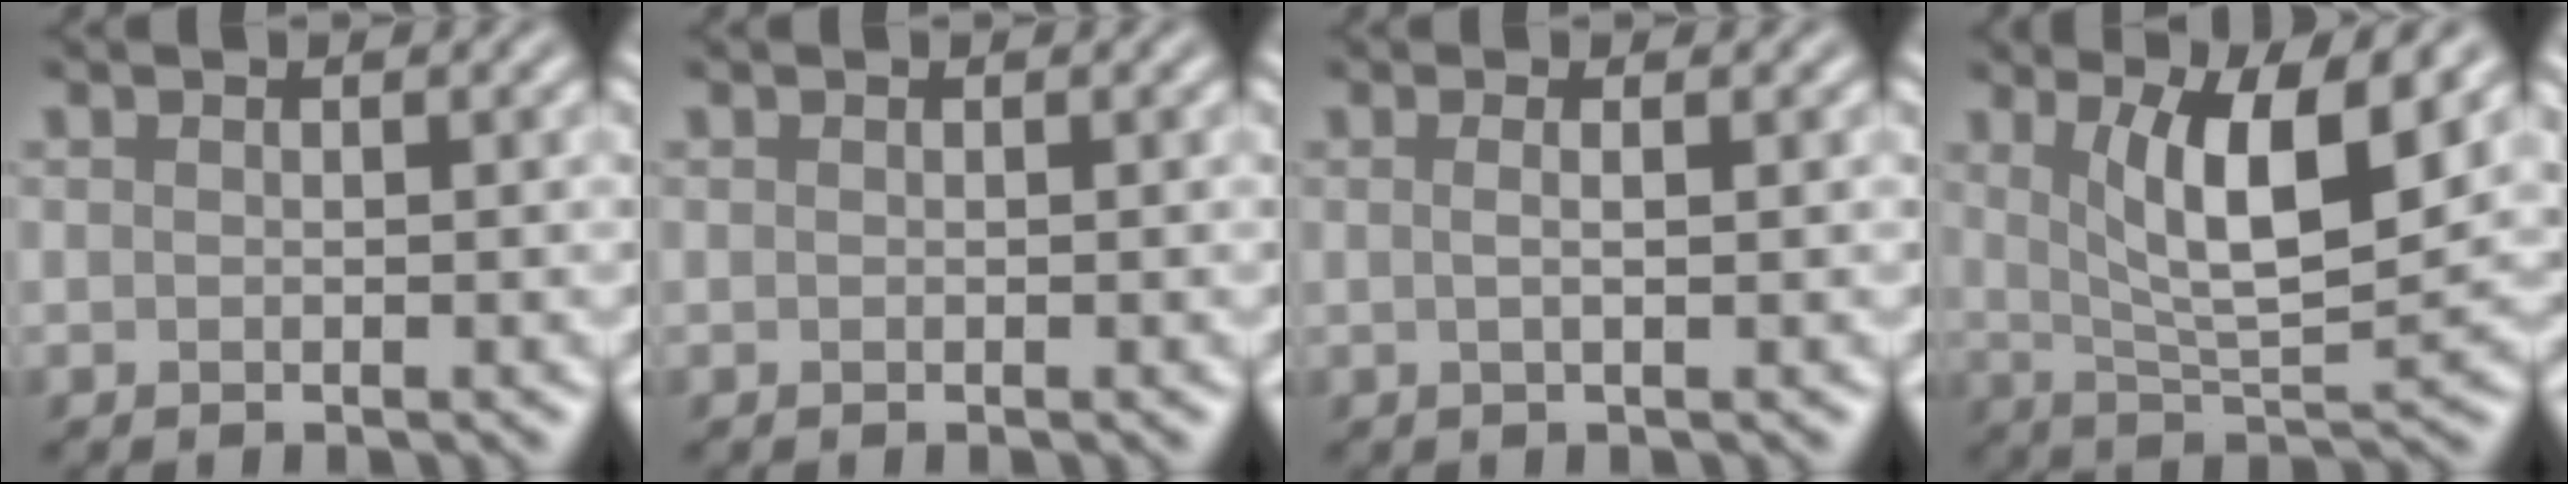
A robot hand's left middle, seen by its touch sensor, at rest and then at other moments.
{"total": 0.0}
{"total": 1.9, "force": [0.4, 0.8, 1.7], "torque": [-0.017, -0.003, -0.014]}
{"total": 7.3, "force": [2.8, 1.9, 6.5], "torque": [-0.114, -0.011, 0.053]}